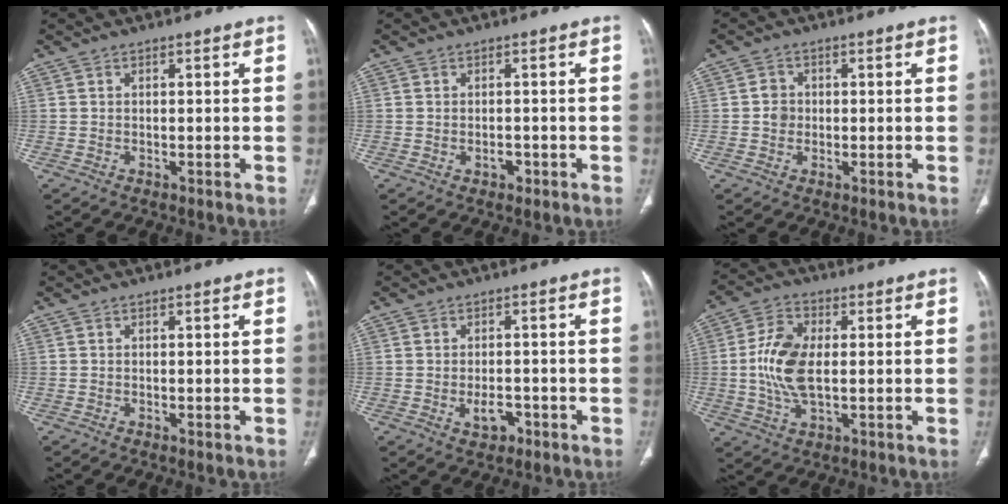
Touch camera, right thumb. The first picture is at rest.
{"total": 1.5, "force": [-0.5, 1.1, 0.9], "torque": [-0.009, 0.006, -0.004]}
{"total": 3.1, "force": [-0.2, 2.8, 1.3], "torque": [-0.008, 0.006, -0.008]}
{"total": 0.0}
{"total": 3.4, "force": [-1.2, 2.1, 2.3], "torque": [-0.027, 0.008, -0.015]}
{"total": 10.4, "force": [0.2, 5.6, 8.8], "torque": [-0.184, 0.003, 0.004]}